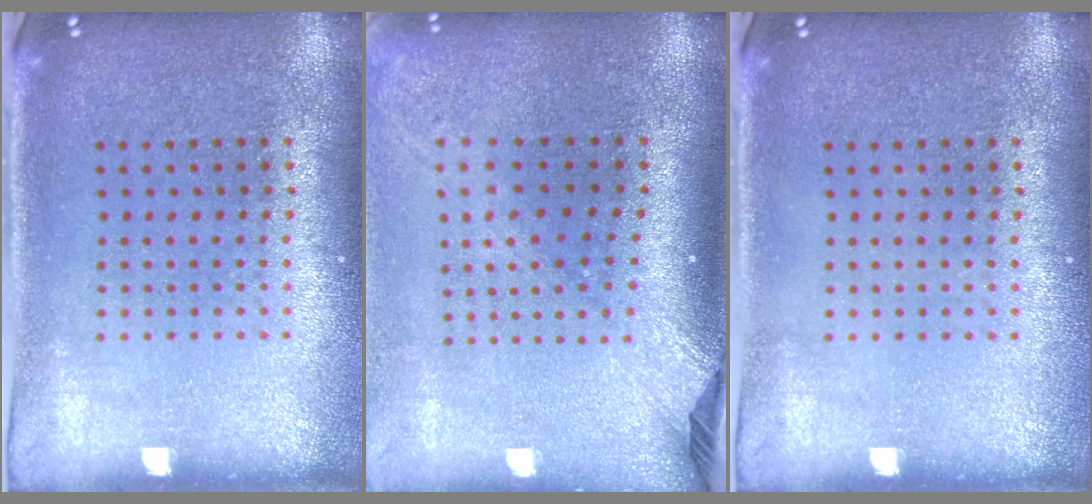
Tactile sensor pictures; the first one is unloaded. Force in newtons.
{"total": 2.4, "press": 1.8, "slide": 1.6}
{"total": 0.0}